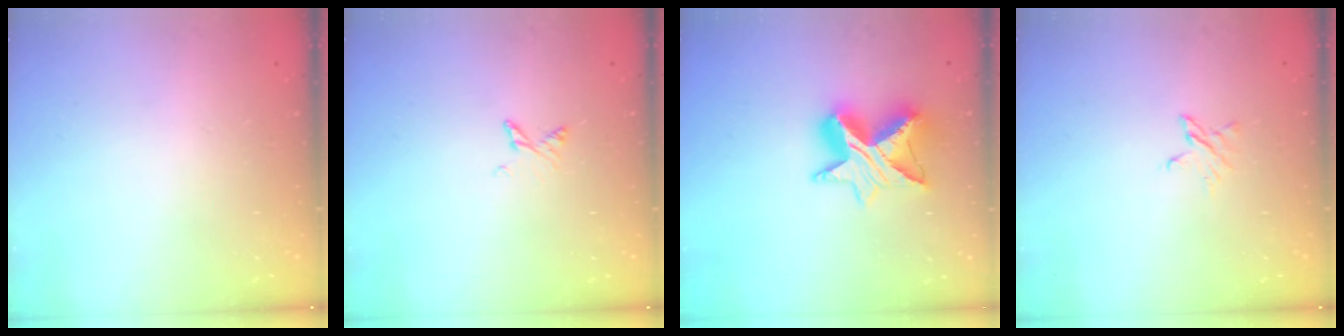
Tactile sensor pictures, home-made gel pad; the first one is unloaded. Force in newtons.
{"total": 4.7, "press": 4.6, "slide": 0.6}
{"total": 11.4, "press": 11.3, "slide": 1.0}
{"total": 3.0, "press": 3.0, "slide": 0.4}